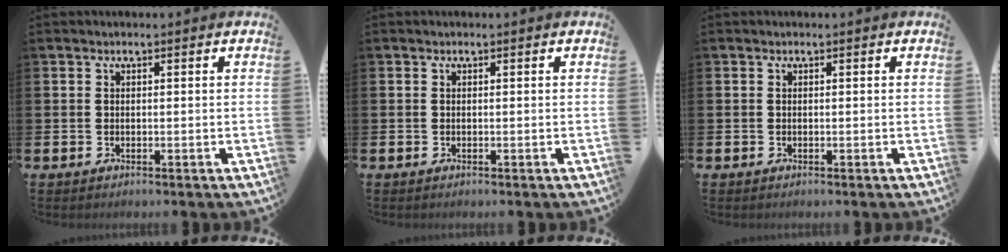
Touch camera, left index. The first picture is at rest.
{"total": 0.0}
{"total": 0.0}